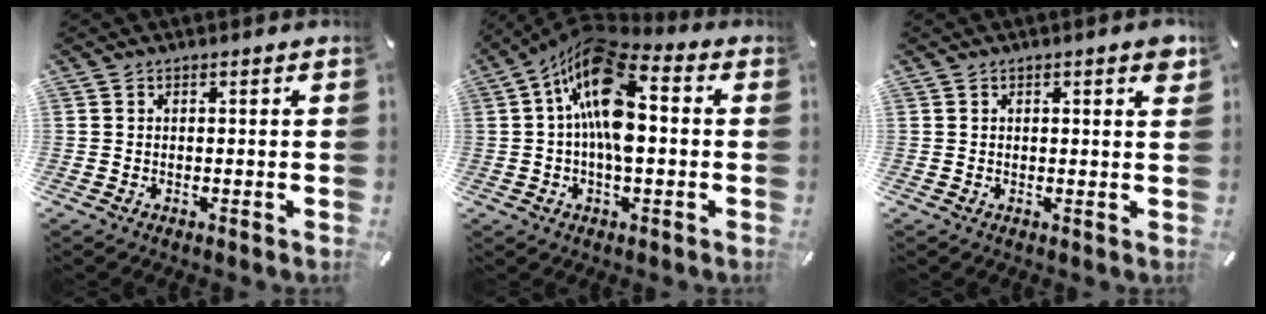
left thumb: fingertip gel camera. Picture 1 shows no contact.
{"total": 16.1, "force": [1.9, 7.6, 14.0], "torque": [-0.262, -0.017, 0.033]}
{"total": 2.4, "force": [0.9, 0.6, 2.2], "torque": [-0.027, -0.005, 0.012]}